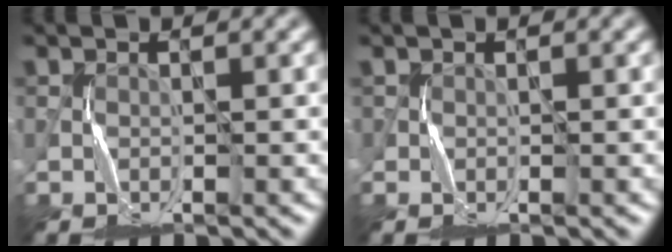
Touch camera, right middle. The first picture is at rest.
{"total": 0.8, "force": [0.0, 0.5, 0.6], "torque": [-0.011, 0.001, 0.000]}